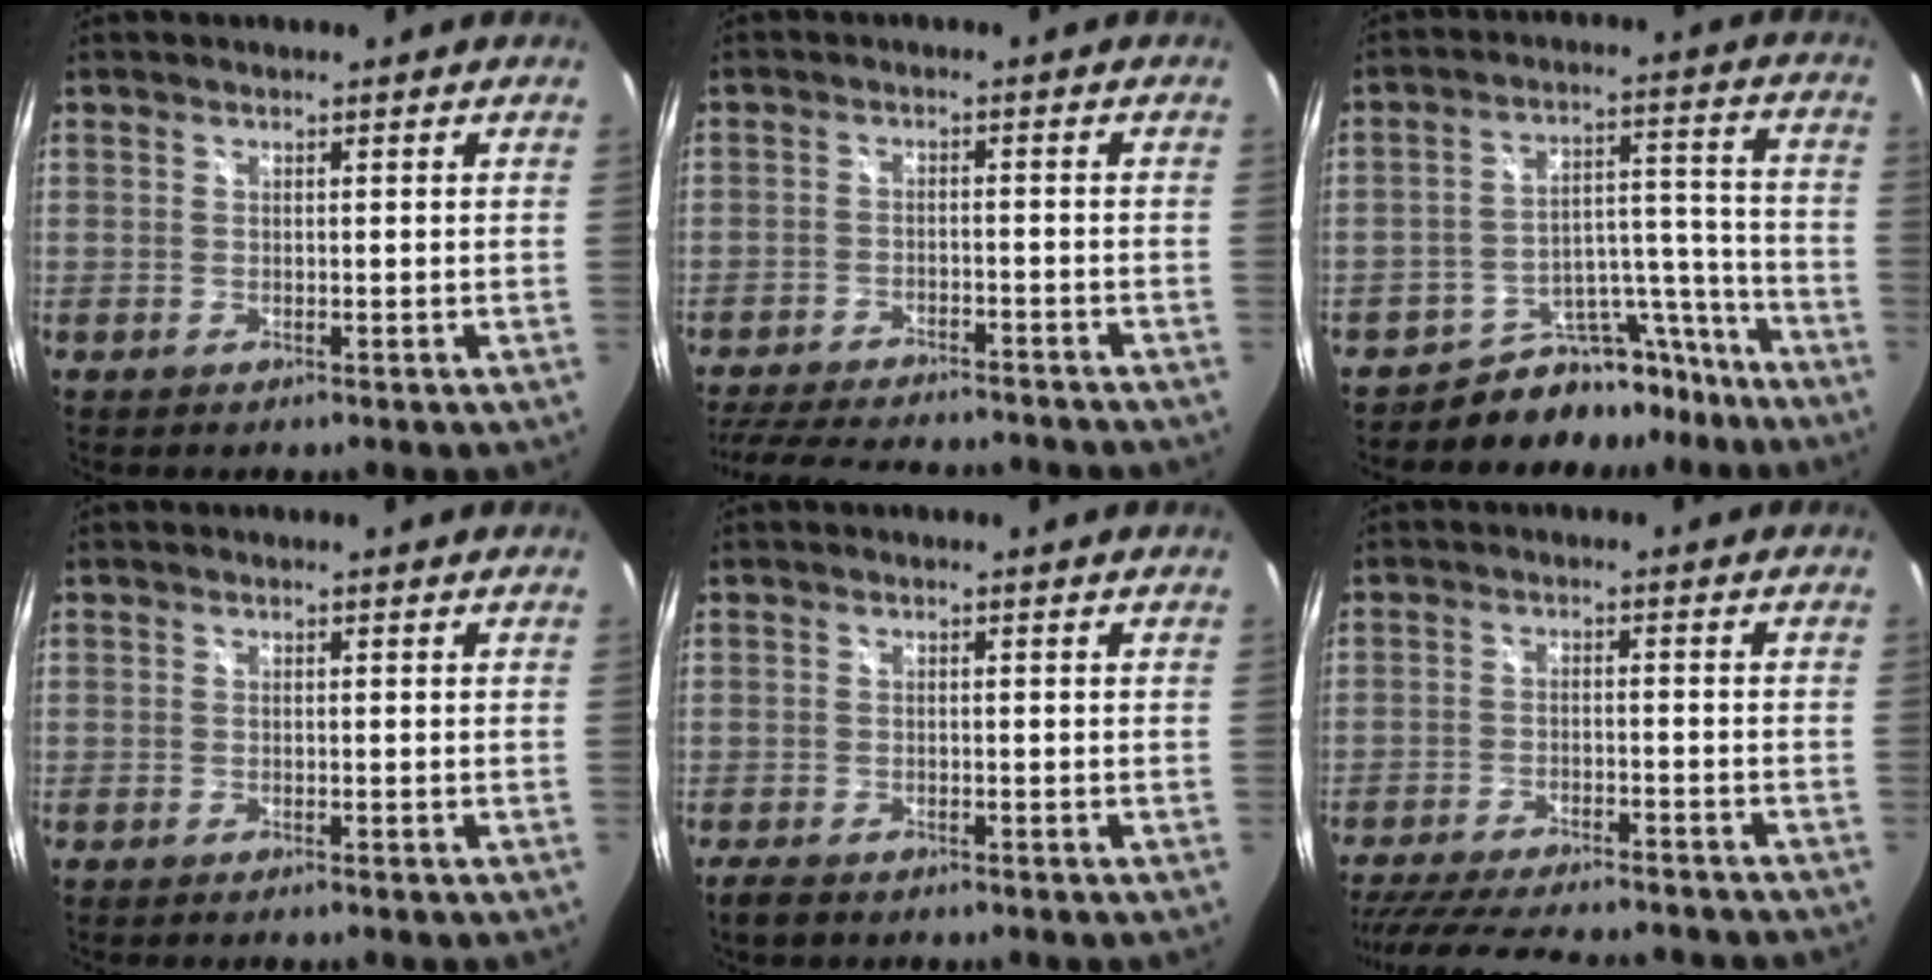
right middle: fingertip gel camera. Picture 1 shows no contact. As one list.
[{"total": 18.4, "force": [-15.8, 5.0, 7.9], "torque": [-0.167, -0.020, -0.228]}, {"total": 11.8, "force": [-10.6, 5.0, 1.6], "torque": [-0.010, 0.063, -0.156]}, {"total": 0.7, "force": [-0.6, 0.1, 0.3], "torque": [-0.005, -0.003, -0.012]}, {"total": 3.4, "force": [-2.7, 1.4, 1.5], "torque": [-0.038, -0.012, -0.051]}, {"total": 20.4, "force": [-17.5, 5.1, 9.2], "torque": [-0.187, -0.026, -0.256]}]